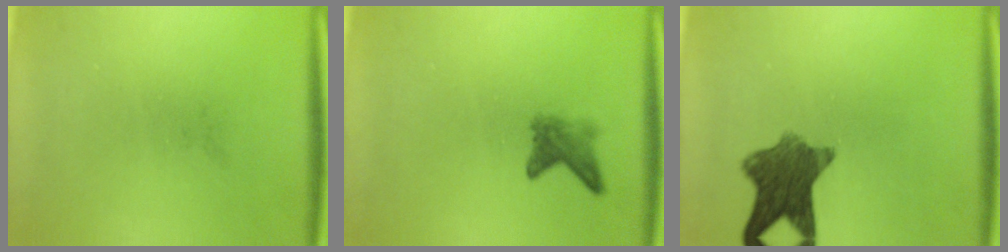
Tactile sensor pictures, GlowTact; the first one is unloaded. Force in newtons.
{"total": 2.3}
{"total": 8.5}